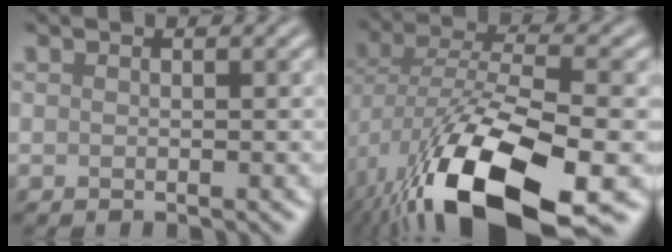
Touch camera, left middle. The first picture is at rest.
{"total": 15.8, "force": [-7.5, 6.3, 12.4], "torque": [-0.240, -0.038, -0.121]}